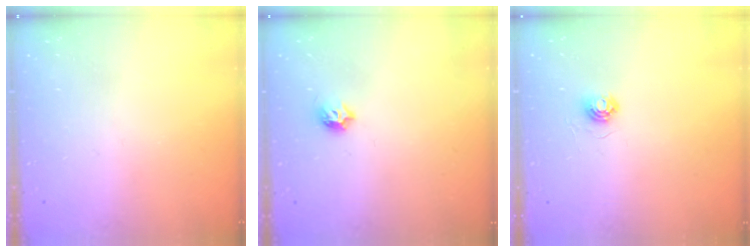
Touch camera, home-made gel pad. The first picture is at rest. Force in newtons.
{"total": 4.4, "press": 4.3, "slide": 0.9}
{"total": 4.7, "press": 4.7, "slide": 0.3}